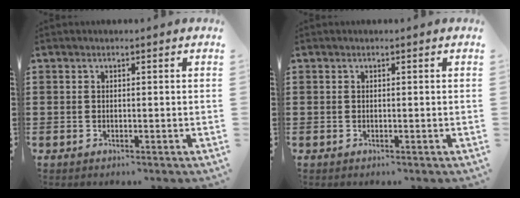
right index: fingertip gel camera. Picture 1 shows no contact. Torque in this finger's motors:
{"motor_torque": [0.57, 0.88, 0.00, 0.01]}